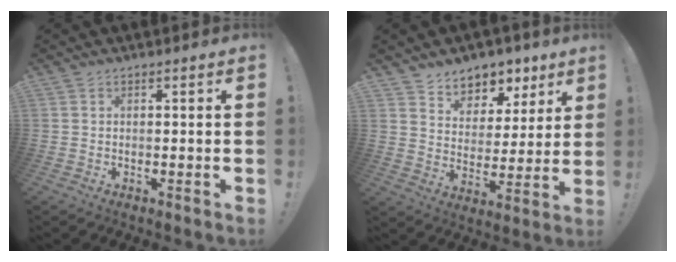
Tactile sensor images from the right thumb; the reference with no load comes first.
{"total": 8.3, "force": [6.1, 5.5, 1.3], "torque": [-0.016, -0.053, 0.118]}